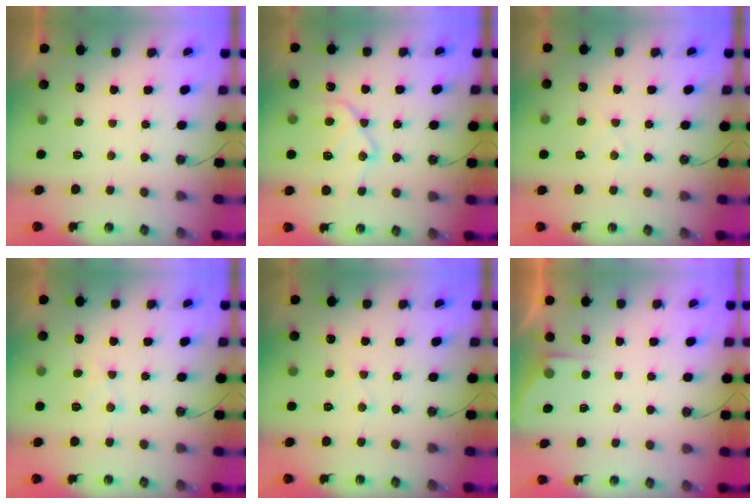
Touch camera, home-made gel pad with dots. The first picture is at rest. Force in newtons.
{"total": 14.8, "press": 14.7, "slide": 1.4}
{"total": 5.5, "press": 5.4, "slide": 0.8}
{"total": 7.9, "press": 7.9, "slide": 0.7}
{"total": 5.2, "press": 5.2, "slide": 0.3}
{"total": 2.7, "press": 2.6, "slide": 0.4}